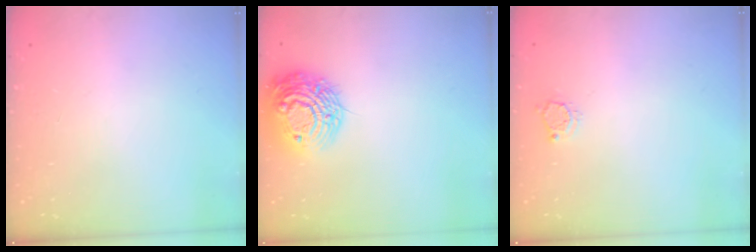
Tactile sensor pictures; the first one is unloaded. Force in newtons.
{"total": 16.0, "press": 16.0, "slide": 1.3}
{"total": 4.2, "press": 4.2, "slide": 0.0}